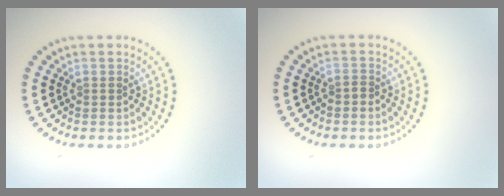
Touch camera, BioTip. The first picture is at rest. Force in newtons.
{"total": 0.5, "press": 0.2, "slide": 0.5}